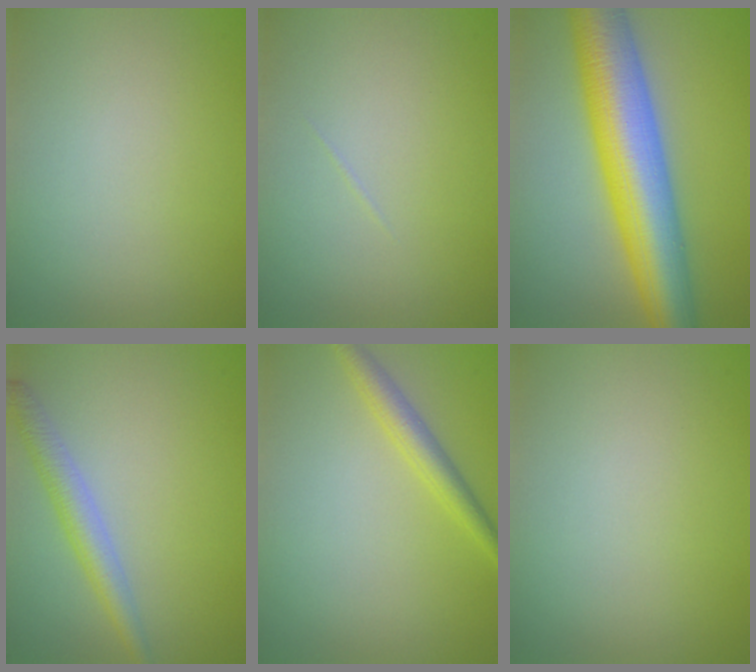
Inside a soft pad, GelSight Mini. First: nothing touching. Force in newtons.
{"total": 0.0}
{"total": 11.5, "press": 11.5, "slide": 0.3}
{"total": 2.9, "press": 2.9, "slide": 0.1}
{"total": 2.5, "press": 2.5, "slide": 0.0}
{"total": 0.0}